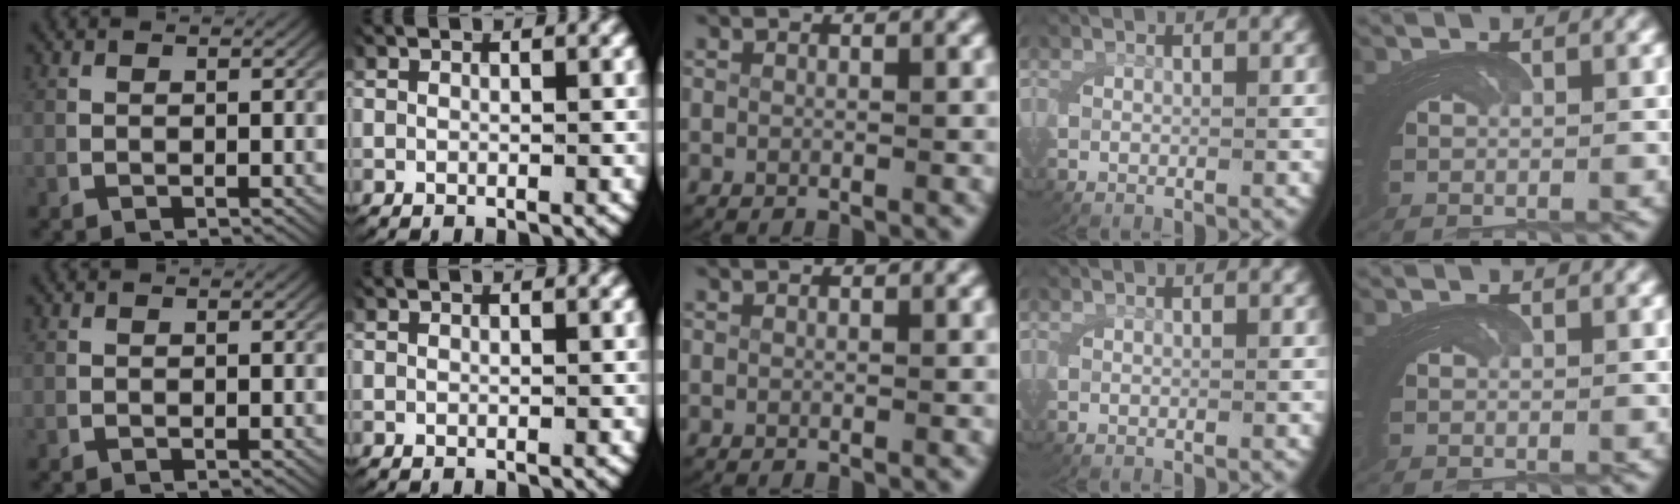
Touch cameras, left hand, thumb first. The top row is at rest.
{}